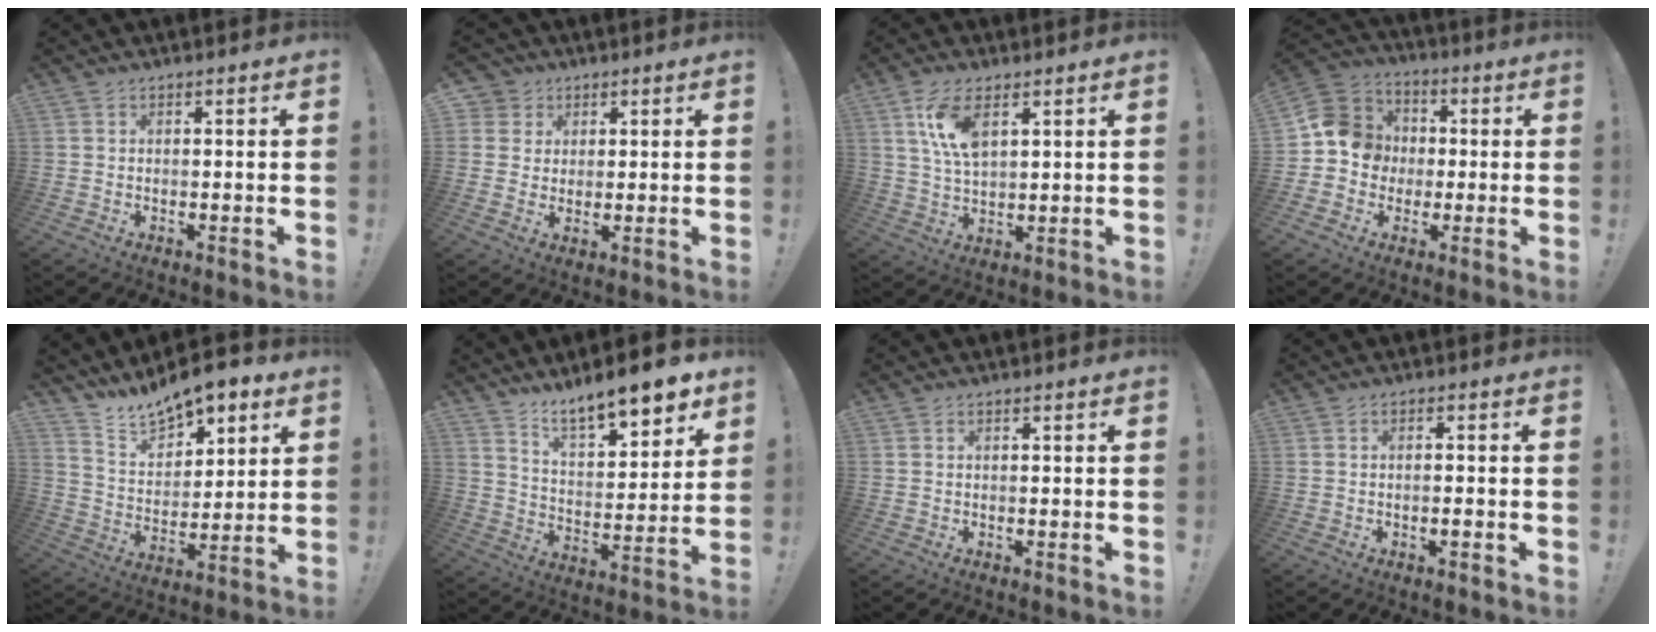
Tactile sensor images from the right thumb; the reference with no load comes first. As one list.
[{"total": 5.0, "force": [2.1, 4.5, 0.7], "torque": [-0.005, -0.014, 0.041]}, {"total": 9.7, "force": [4.5, 4.7, 7.3], "torque": [-0.144, -0.013, 0.079]}, {"total": 12.0, "force": [-0.7, 11.1, 4.5], "torque": [-0.064, 0.026, -0.002]}, {"total": 12.4, "force": [11.0, 4.6, 3.3], "torque": [-0.070, -0.089, 0.202]}, {"total": 12.1, "force": [10.4, 3.1, 5.4], "torque": [-0.088, -0.084, 0.180]}, {"total": 0.0}, {"total": 2.1, "force": [-1.0, 0.2, 1.8], "torque": [-0.035, 0.004, -0.016]}]